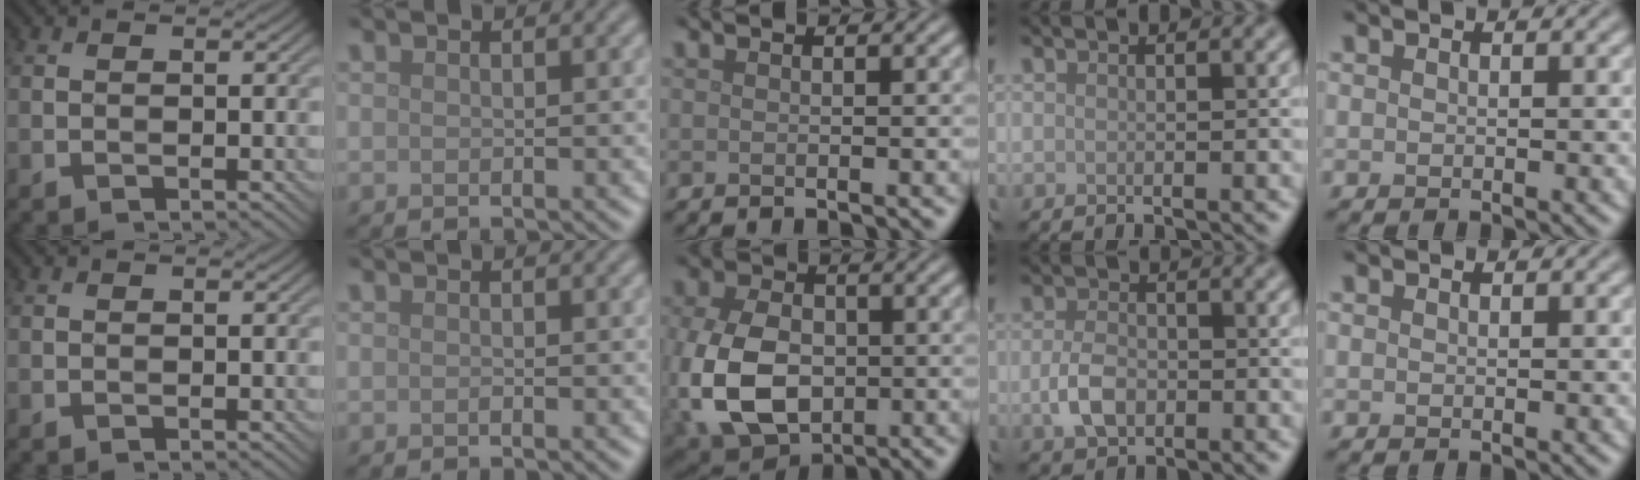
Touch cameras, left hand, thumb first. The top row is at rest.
{"middle": {"total": 10.3, "force": [-2.0, 7.1, 7.2], "torque": [-0.175, -0.016, -0.043]}, "ring": {"total": 3.1, "force": [-0.7, 2.1, 2.1], "torque": [-0.044, -0.003, -0.016]}}